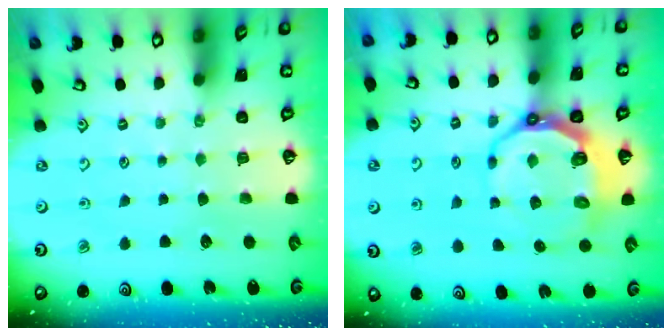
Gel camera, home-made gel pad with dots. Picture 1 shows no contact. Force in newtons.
{"total": 10.0, "press": 9.1, "slide": 4.2}